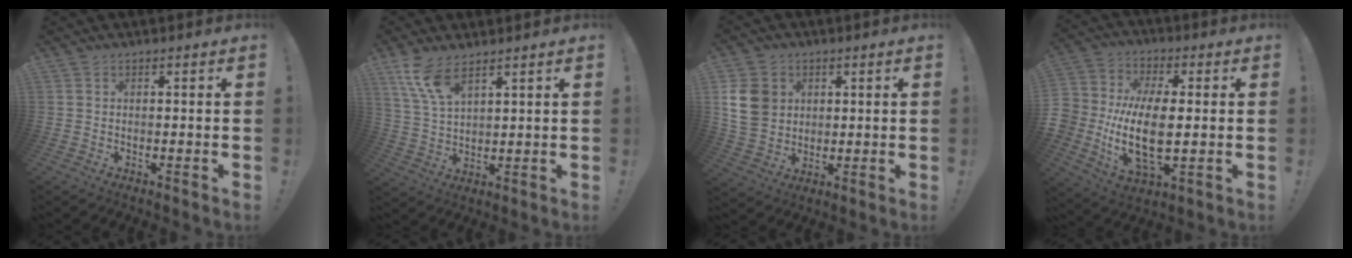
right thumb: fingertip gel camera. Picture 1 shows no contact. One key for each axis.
{"total": 9.1, "fx": 6.4, "fy": 2.9, "fz": 5.7, "tx": -0.116, "ty": -0.027, "tz": 0.123}
{"total": 11.4, "fx": 3.1, "fy": 9.6, "fz": 5.2, "tx": -0.095, "ty": -0.011, "tz": 0.064}
{"total": 15.9, "fx": -1.4, "fy": 9.2, "fz": 12.9, "tx": -0.256, "ty": -0.004, "tz": -0.026}